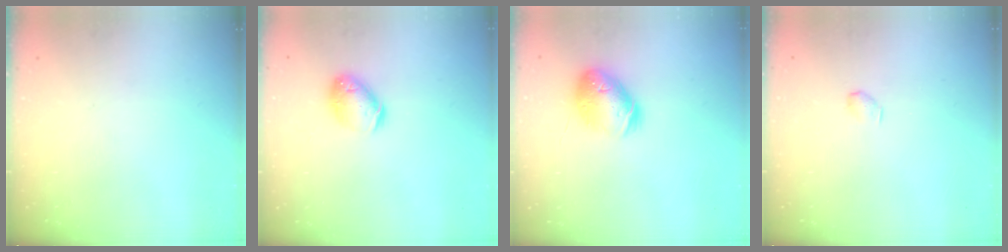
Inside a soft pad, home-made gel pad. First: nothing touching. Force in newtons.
{"total": 10.2, "press": 10.1, "slide": 1.5}
{"total": 13.9, "press": 13.8, "slide": 2.2}
{"total": 2.9, "press": 2.9, "slide": 0.5}